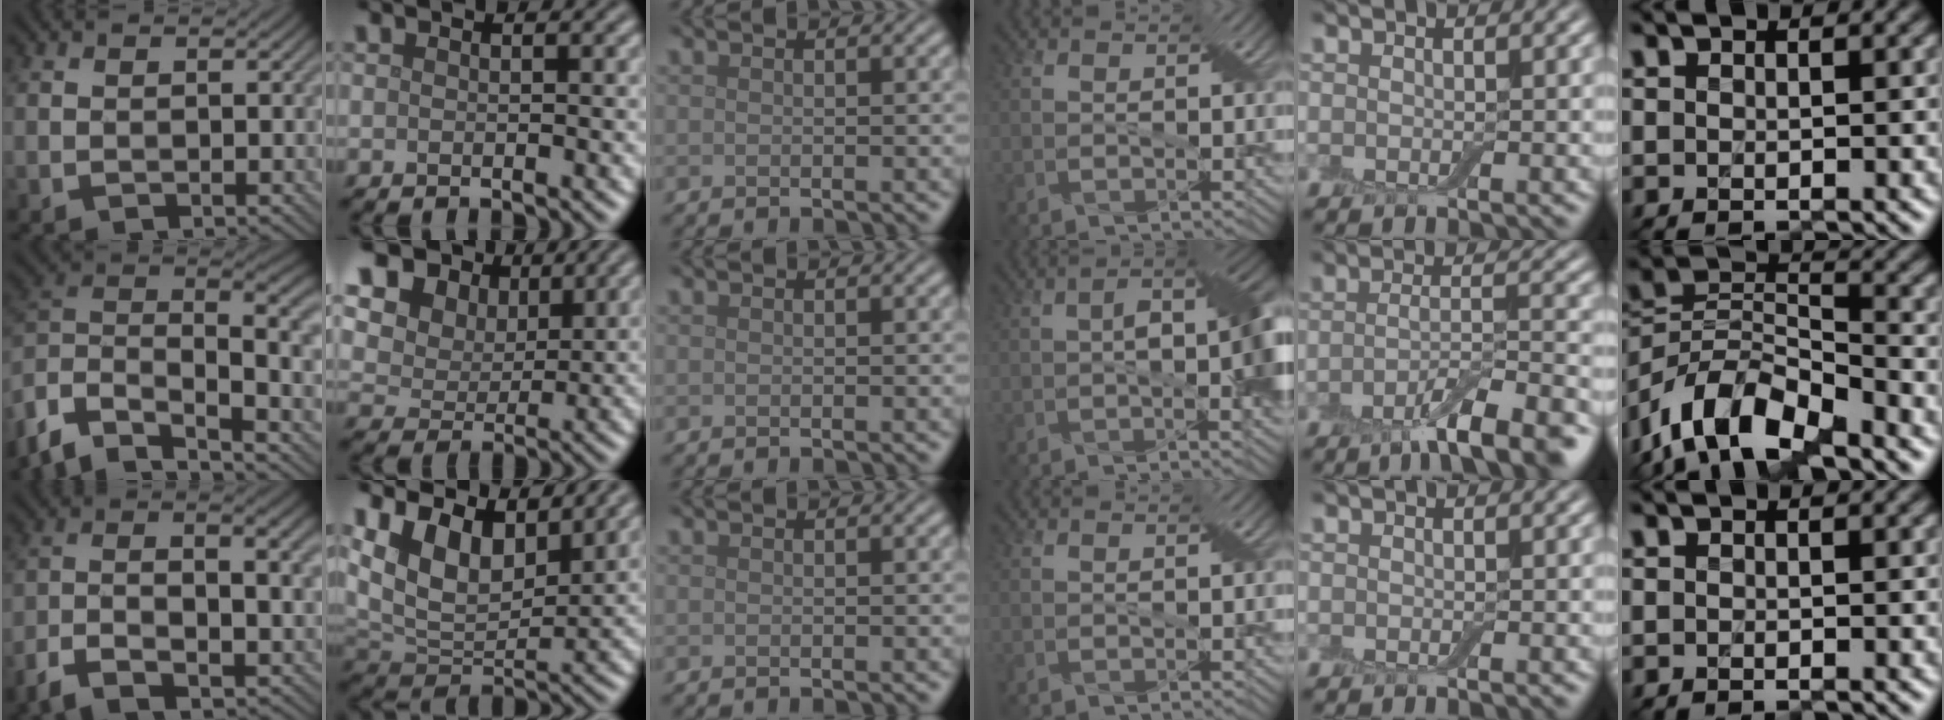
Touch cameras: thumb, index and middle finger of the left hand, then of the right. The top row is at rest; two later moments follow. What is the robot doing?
{"motion": "insert", "object": "backpack"}